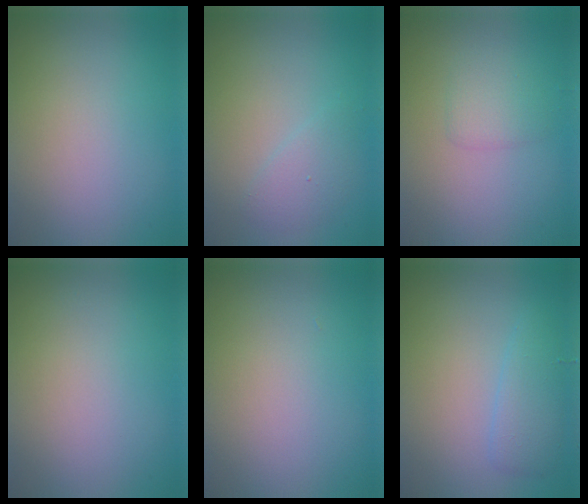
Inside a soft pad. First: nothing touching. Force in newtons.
{"total": 1.7, "press": 1.7, "slide": 0.2}
{"total": 1.7, "press": 1.7, "slide": 0.0}
{"total": 0.0}
{"total": 0.0}
{"total": 2.3, "press": 2.3, "slide": 0.0}